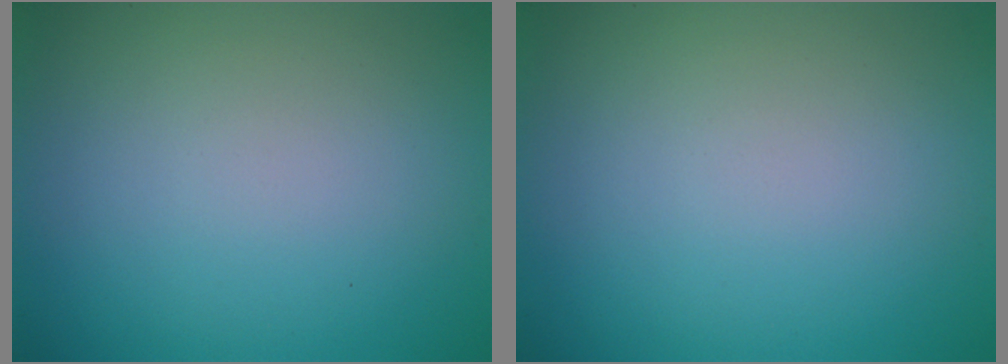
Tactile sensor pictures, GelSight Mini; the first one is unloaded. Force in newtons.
{"total": 0.0}